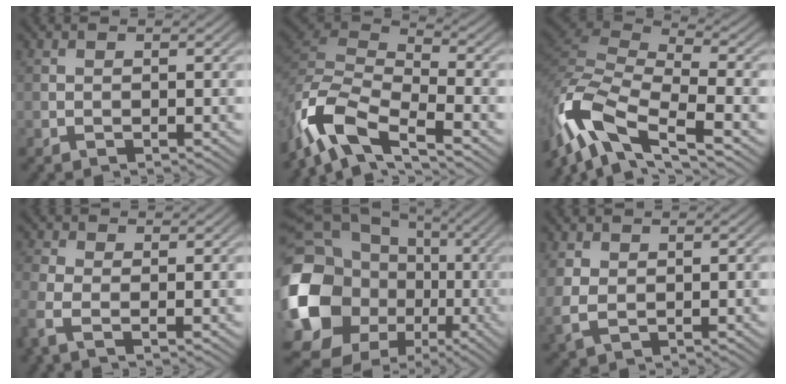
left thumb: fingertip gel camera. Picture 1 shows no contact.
{"total": 11.2, "force": [-6.9, 4.0, 7.8], "torque": [-0.168, -0.009, -0.152]}
{"total": 13.8, "force": [-7.4, 5.1, 10.4], "torque": [-0.245, -0.008, -0.147]}
{"total": 3.2, "force": [-1.1, 1.3, 2.7], "torque": [-0.080, -0.003, -0.031]}
{"total": 18.7, "force": [-1.7, 16.3, 9.0], "torque": [-0.227, -0.029, -0.018]}
{"total": 3.5, "force": [1.1, 2.6, 2.0], "torque": [-0.062, -0.001, 0.025]}